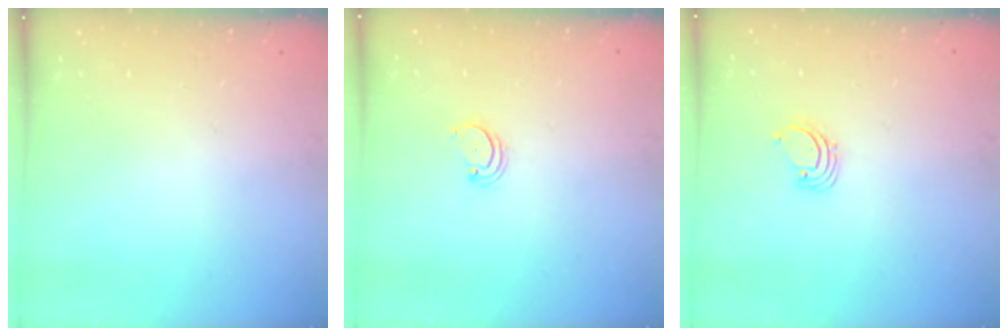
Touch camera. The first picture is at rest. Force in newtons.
{"total": 2.2, "press": 2.2, "slide": 0.2}
{"total": 1.4, "press": 1.4, "slide": 0.1}